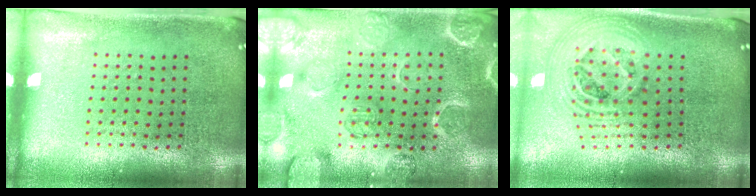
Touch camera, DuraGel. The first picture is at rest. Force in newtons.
{"total": 2.7, "press": 2.7, "slide": 0.1}
{"total": 2.7, "press": 1.9, "slide": 1.9}